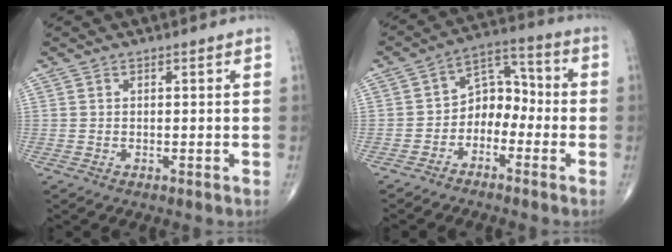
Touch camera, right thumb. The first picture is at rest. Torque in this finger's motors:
{"motor_torque": [-0.12, -0.05, 0.46, -0.12, 0.04]}